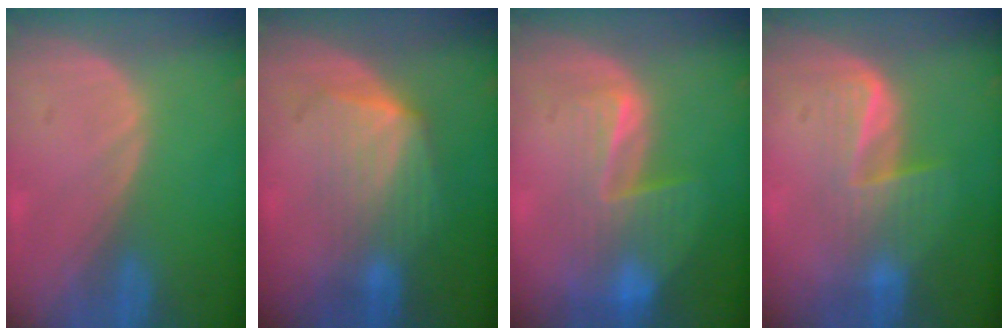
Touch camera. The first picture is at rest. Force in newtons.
{"total": 7.1, "press": 6.5, "slide": 2.9}
{"total": 8.3, "press": 7.2, "slide": 4.3}
{"total": 5.8, "press": 5.5, "slide": 2.0}